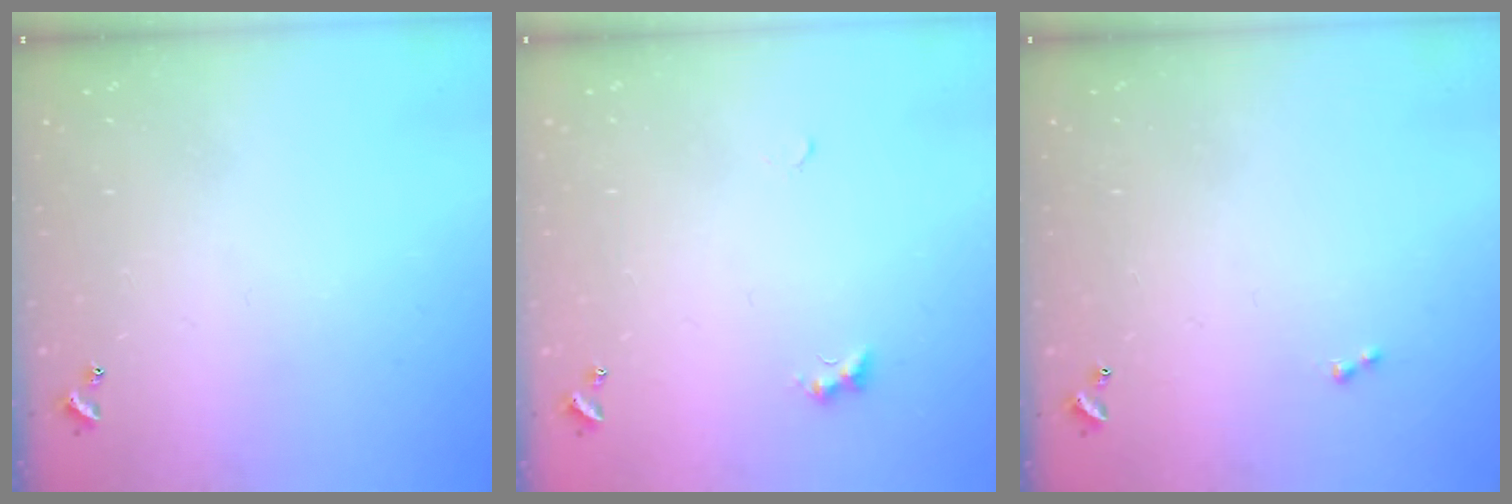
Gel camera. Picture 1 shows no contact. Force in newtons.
{"total": 2.7, "press": 2.6, "slide": 0.6}
{"total": 0.7, "press": 0.6, "slide": 0.4}